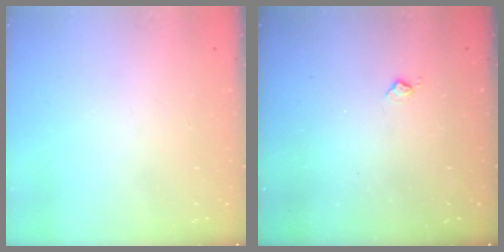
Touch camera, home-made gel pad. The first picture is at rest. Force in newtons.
{"total": 3.8, "press": 3.8, "slide": 0.6}